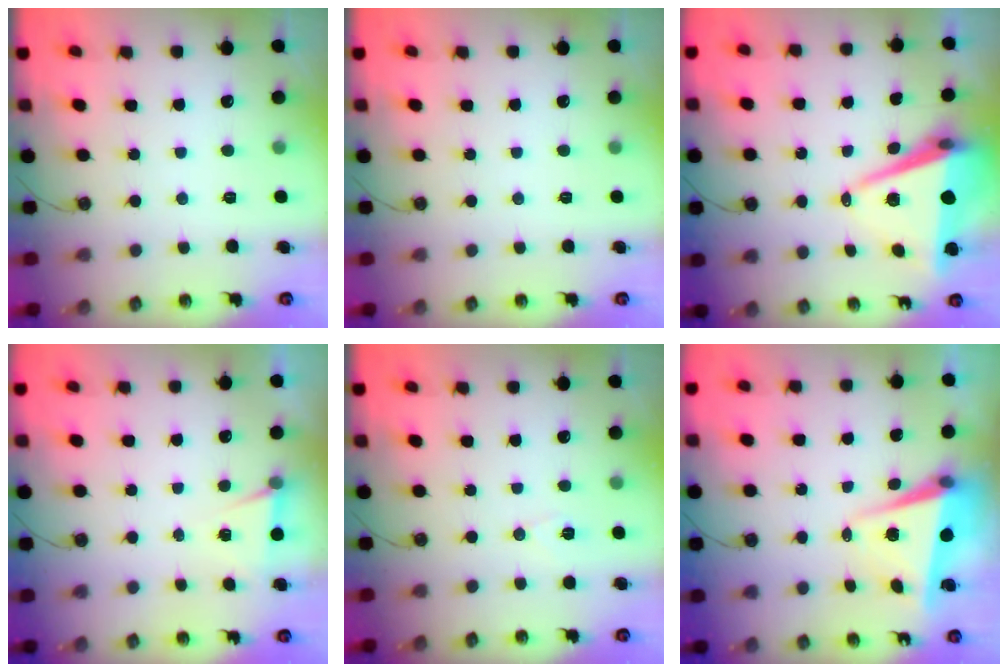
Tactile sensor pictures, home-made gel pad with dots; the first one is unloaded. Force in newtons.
{"total": 0.0}
{"total": 9.8, "press": 8.8, "slide": 4.2}
{"total": 4.7, "press": 1.7, "slide": 4.4}
{"total": 6.1, "press": 5.6, "slide": 2.4}
{"total": 5.5, "press": 5.5, "slide": 0.7}